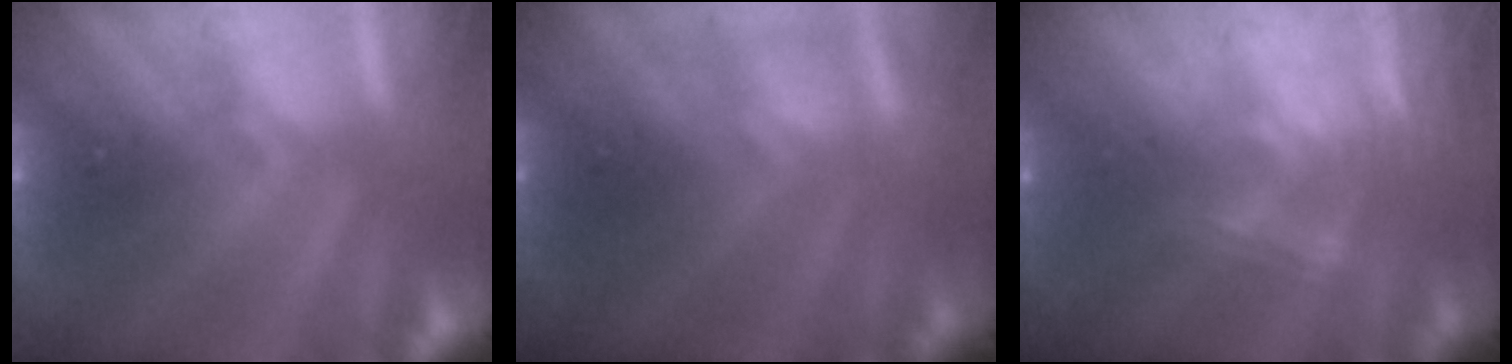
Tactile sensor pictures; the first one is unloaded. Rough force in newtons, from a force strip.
{"total": 2.8}
{"total": 8.4}